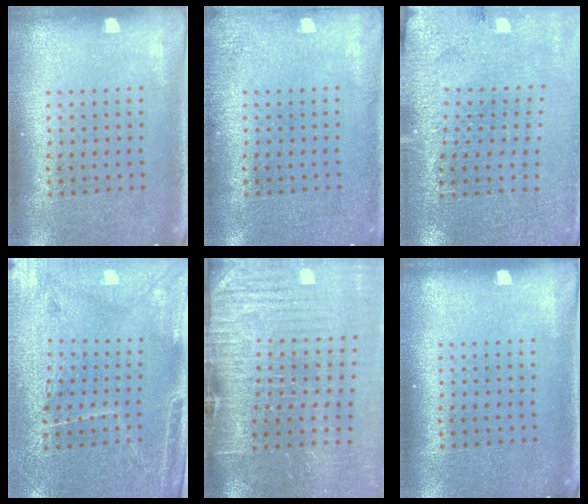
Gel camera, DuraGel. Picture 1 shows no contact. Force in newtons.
{"total": 1.3, "press": 1.3, "slide": 0.2}
{"total": 2.8, "press": 2.8, "slide": 0.1}
{"total": 3.3, "press": 3.1, "slide": 1.1}
{"total": 4.1, "press": 3.9, "slide": 1.3}
{"total": 0.0}